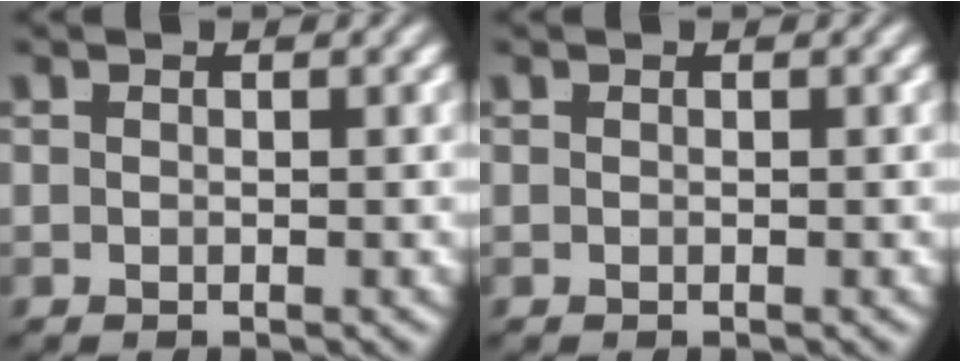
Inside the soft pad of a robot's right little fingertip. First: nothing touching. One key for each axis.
{"total": 0.0}